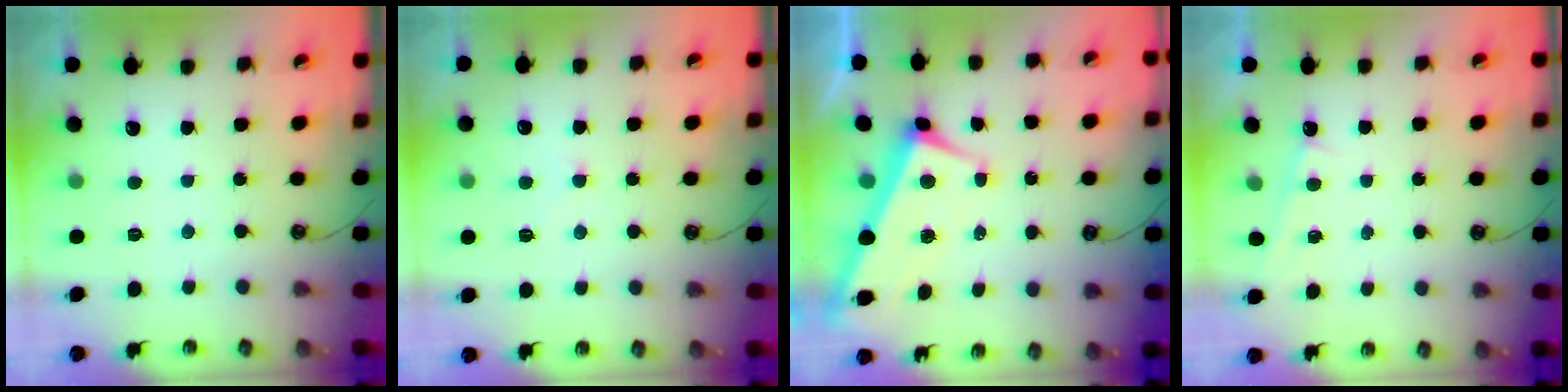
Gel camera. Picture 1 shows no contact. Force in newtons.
{"total": 0.7, "press": 0.2, "slide": 0.7}
{"total": 2.7, "press": 2.5, "slide": 0.9}
{"total": 0.9, "press": 0.9, "slide": 0.1}